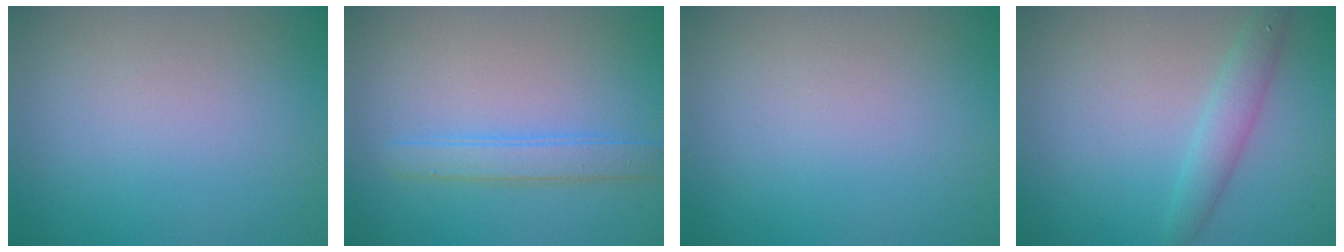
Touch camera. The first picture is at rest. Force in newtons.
{"total": 2.5, "press": 2.5, "slide": 0.1}
{"total": 0.0}
{"total": 2.5, "press": 2.5, "slide": 0.2}